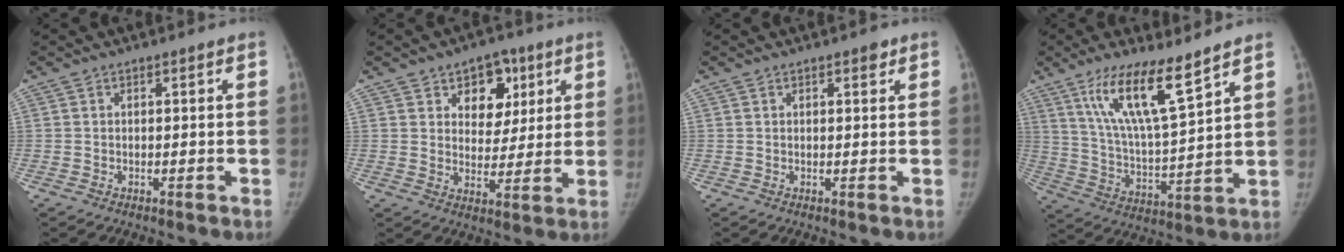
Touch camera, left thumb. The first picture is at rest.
{"total": 9.7, "force": [4.5, 7.0, 5.0], "torque": [-0.026, -0.017, 0.065]}
{"total": 1.3, "force": [0.8, 0.6, 0.9], "torque": [-0.004, -0.001, 0.008]}
{"total": 14.3, "force": [9.1, 2.5, 10.7], "torque": [-0.187, -0.055, 0.181]}